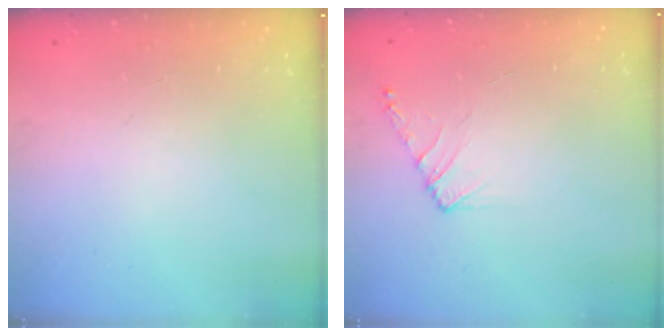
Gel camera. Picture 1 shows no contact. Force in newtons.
{"total": 5.5, "press": 5.4, "slide": 0.8}